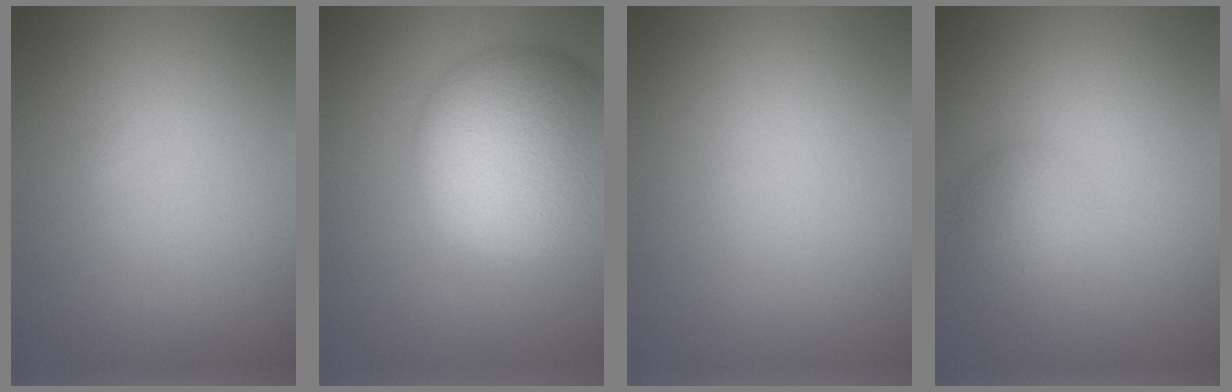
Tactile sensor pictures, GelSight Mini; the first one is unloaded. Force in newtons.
{"total": 11.4, "press": 11.4, "slide": 0.7}
{"total": 0.0}
{"total": 2.3, "press": 2.3, "slide": 0.1}